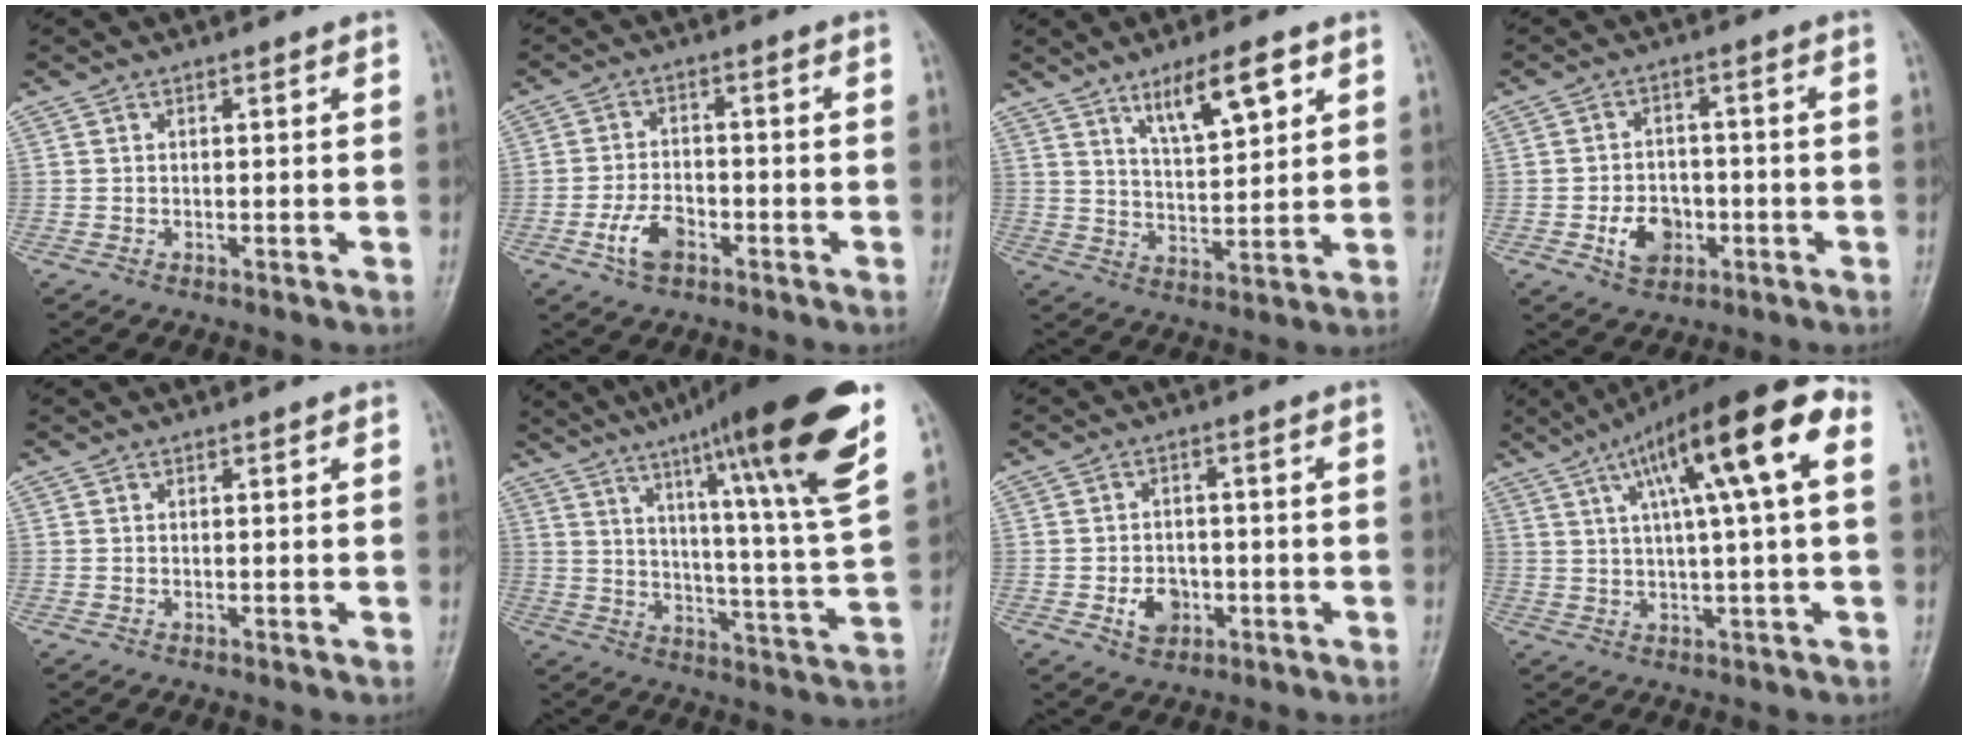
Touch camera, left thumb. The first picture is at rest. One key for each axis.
{"total": 5.9, "fx": -2.9, "fy": 3.4, "fz": 3.9, "tx": -0.072, "ty": 0.017, "tz": -0.053}
{"total": 9.7, "fx": 5.3, "fy": 3.0, "fz": 7.5, "tx": -0.116, "ty": -0.029, "tz": 0.098}
{"total": 7.0, "fx": -2.4, "fy": 5.3, "fz": 4.0, "tx": -0.042, "ty": 0.015, "tz": -0.037}
{"total": 0.0}
{"total": 24.8, "fx": 14.6, "fy": 1.8, "fz": 20.0, "tx": -0.281, "ty": -0.050, "tz": 0.213}
{"total": 5.2, "fx": -1.8, "fy": 4.0, "fz": 2.8, "tx": -0.029, "ty": 0.012, "tz": -0.026}
{"total": 17.5, "fx": 5.3, "fy": 3.2, "fz": 16.4, "tx": -0.258, "ty": 0.029, "tz": 0.078}